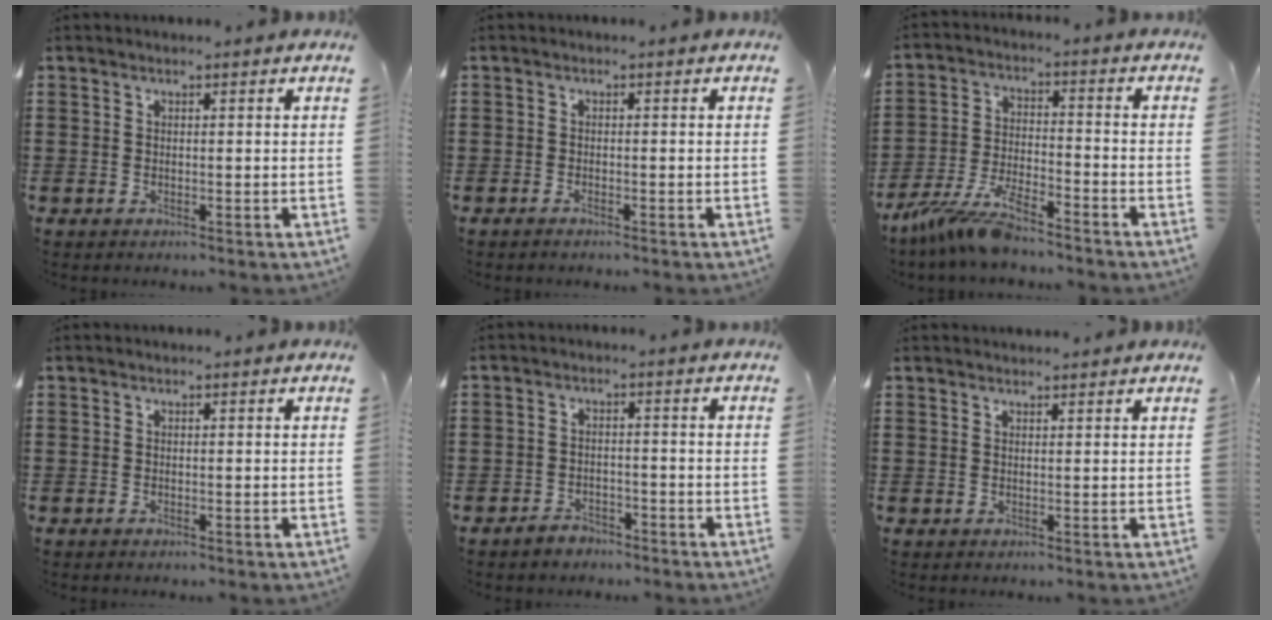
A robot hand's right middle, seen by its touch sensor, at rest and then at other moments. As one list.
[{"total": 0.7, "force": [-0.6, 0.0, 0.4], "torque": [-0.010, -0.005, -0.010]}, {"total": 7.8, "force": [-6.8, 1.4, 3.6], "torque": [-0.085, -0.002, -0.134]}, {"total": 0.0}, {"total": 2.6, "force": [-2.5, 0.9, 0.0], "torque": [-0.008, 0.004, -0.054]}, {"total": 0.9, "force": [0.9, 0.2, 0.1], "torque": [0.004, -0.002, 0.016]}]